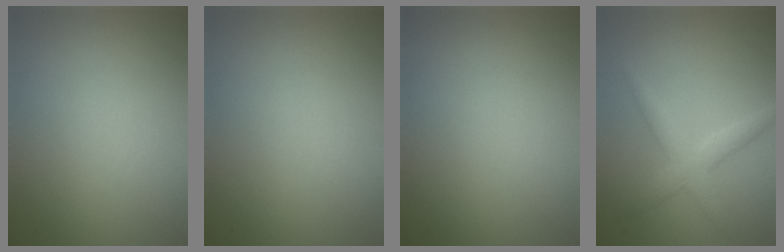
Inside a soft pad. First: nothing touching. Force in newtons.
{"total": 0.0}
{"total": 0.0}
{"total": 2.8, "press": 2.8, "slide": 0.0}